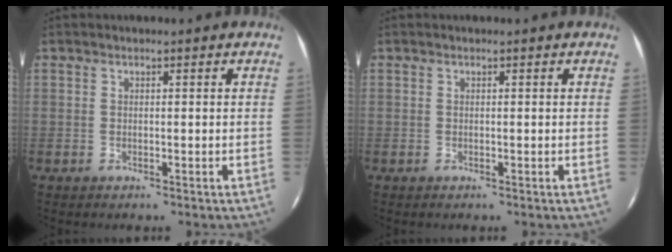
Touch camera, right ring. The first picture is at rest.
{"total": 0.0}